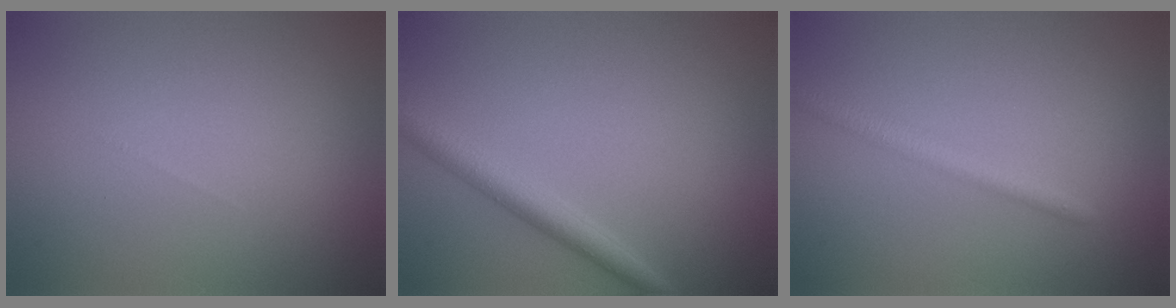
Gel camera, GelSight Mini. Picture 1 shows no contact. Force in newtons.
{"total": 2.7, "press": 2.7, "slide": 0.3}
{"total": 2.2, "press": 2.2, "slide": 0.0}